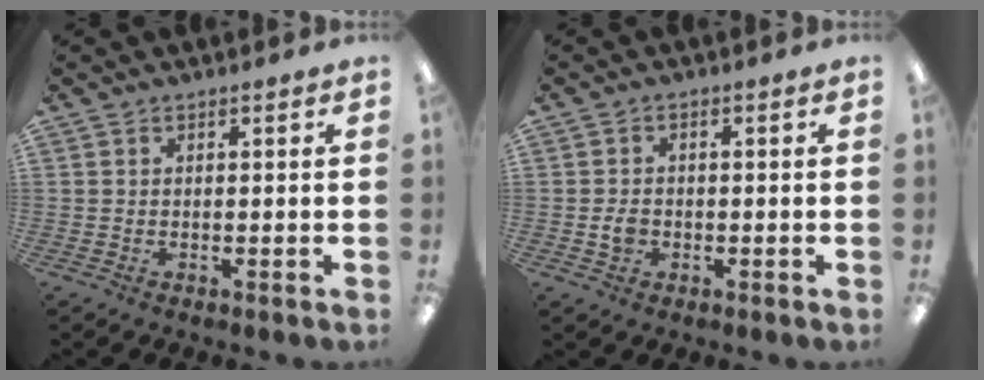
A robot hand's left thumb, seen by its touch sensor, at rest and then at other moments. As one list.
[{"total": 3.0, "force": [-0.7, 2.3, 1.9], "torque": [-0.032, 0.004, -0.011]}]